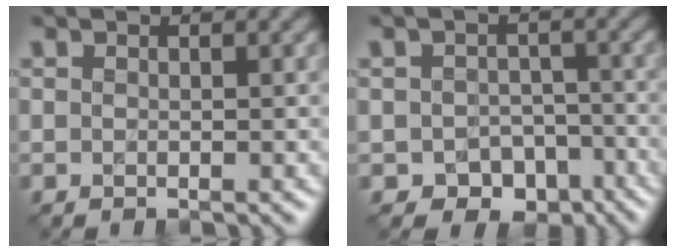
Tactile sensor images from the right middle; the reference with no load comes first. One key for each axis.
{"total": 4.4, "fx": -2.4, "fy": 3.2, "fz": 1.8, "tx": -0.018, "ty": -0.006, "tz": -0.030}